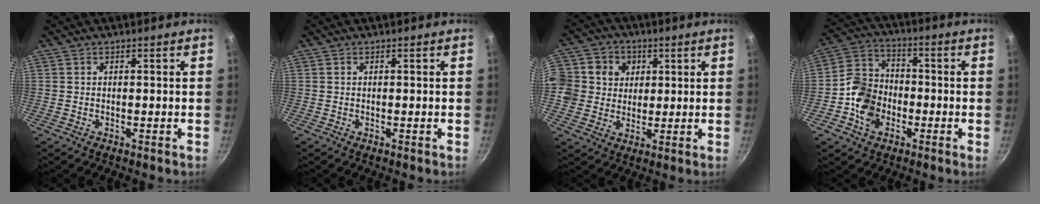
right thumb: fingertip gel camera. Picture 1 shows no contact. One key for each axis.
{"total": 0.0}
{"total": 12.3, "fx": 2.7, "fy": 11.3, "fz": 4.0, "tx": -0.067, "ty": 0.014, "tz": 0.036}
{"total": 10.6, "fx": -3.2, "fy": 8.3, "fz": 5.8, "tx": -0.088, "ty": 0.027, "tz": -0.077}